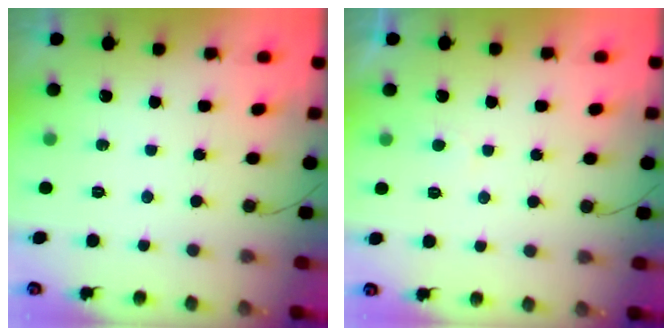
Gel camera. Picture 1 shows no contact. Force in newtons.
{"total": 2.0, "press": 1.9, "slide": 0.3}